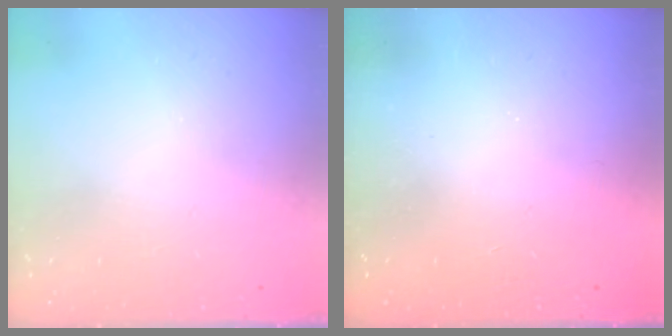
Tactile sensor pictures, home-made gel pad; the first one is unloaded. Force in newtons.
{"total": 2.4, "press": 2.3, "slide": 0.8}